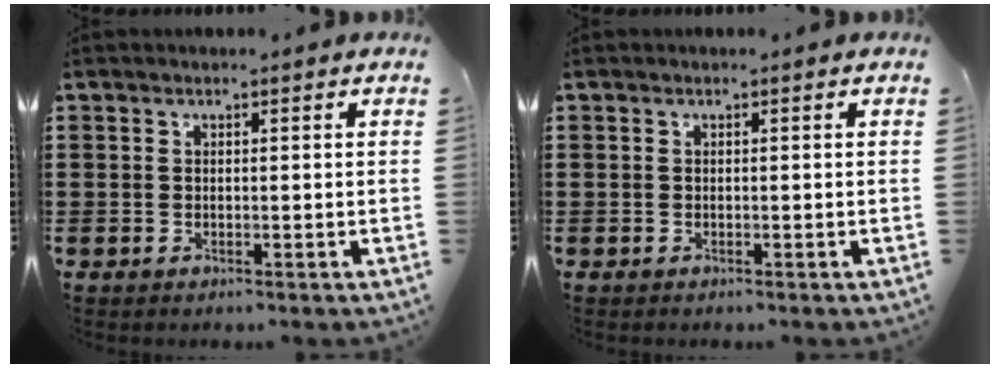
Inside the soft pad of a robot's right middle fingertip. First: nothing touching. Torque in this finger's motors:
{"motor_torque": [-1.14, 0.99, 0.04, 0.01]}